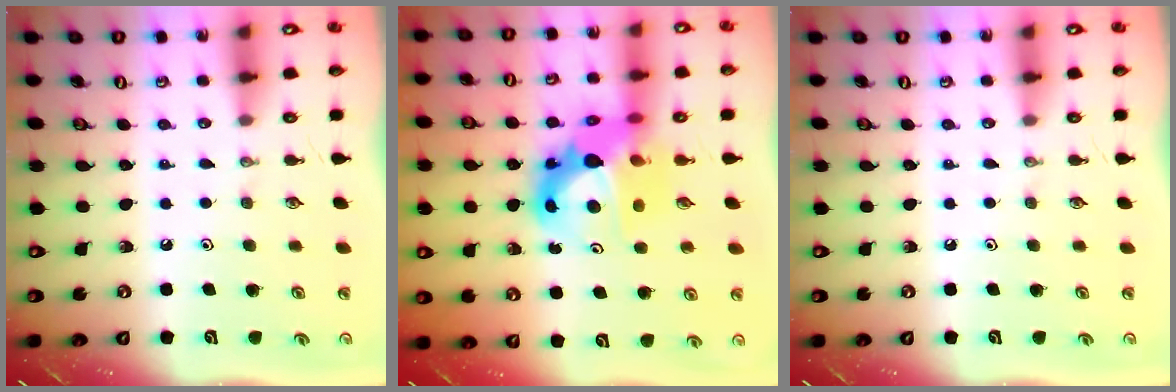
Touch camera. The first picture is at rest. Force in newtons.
{"total": 13.9, "press": 13.9, "slide": 1.0}
{"total": 0.0}